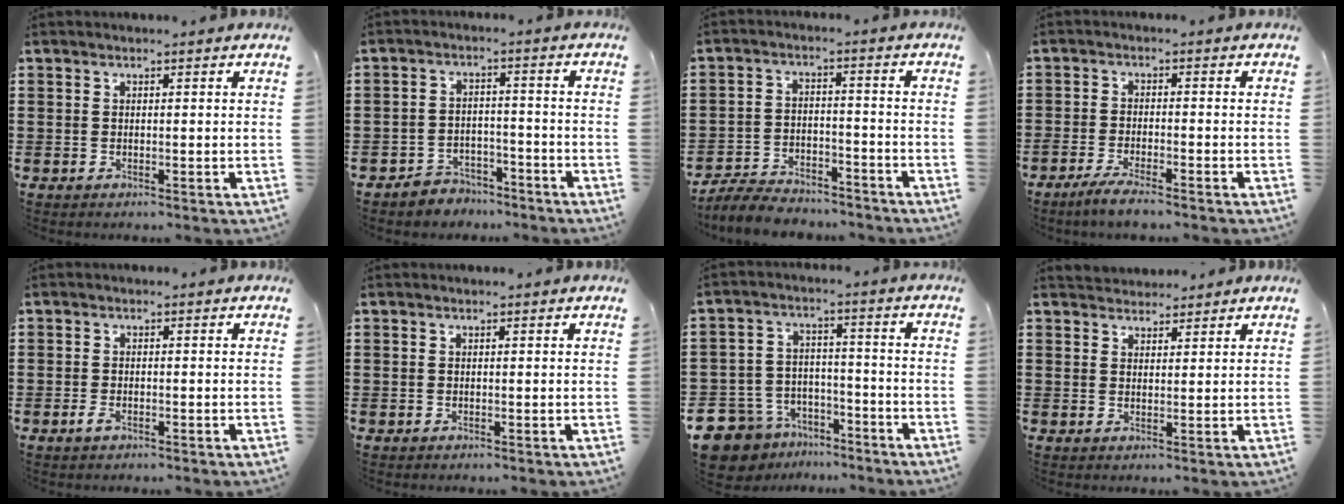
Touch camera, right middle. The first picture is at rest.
{"total": 3.7, "force": [-3.6, 1.0, -0.3], "torque": [-0.004, 0.004, -0.077]}
{"total": 6.2, "force": [-5.9, 1.2, 1.4], "torque": [-0.030, 0.010, -0.117]}
{"total": 3.4, "force": [-2.9, 0.1, 1.7], "torque": [-0.036, -0.003, -0.058]}
{"total": 1.5, "force": [-0.9, 0.6, 1.1], "torque": [-0.036, -0.006, -0.022]}
{"total": 0.0}
{"total": 7.8, "force": [-7.0, 3.3, 0.7], "torque": [-0.050, 0.015, -0.146]}
{"total": 2.4, "force": [2.3, 0.5, -0.5], "torque": [0.001, -0.003, 0.046]}